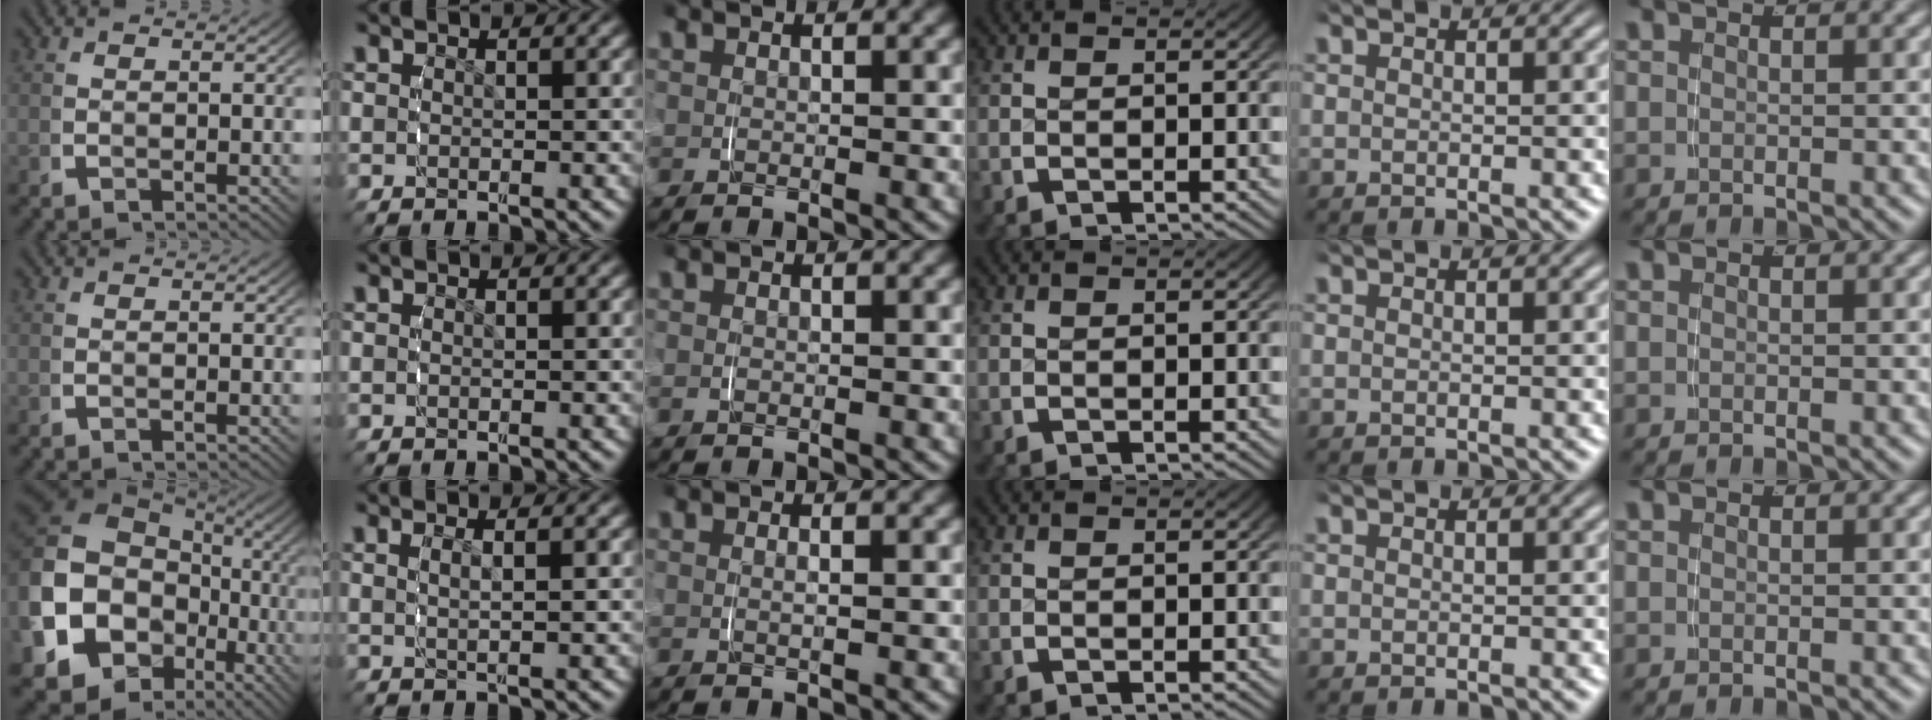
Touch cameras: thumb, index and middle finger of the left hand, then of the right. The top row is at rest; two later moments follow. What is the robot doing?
{"motion": "grasp_and_lifting", "object": "napkin"}